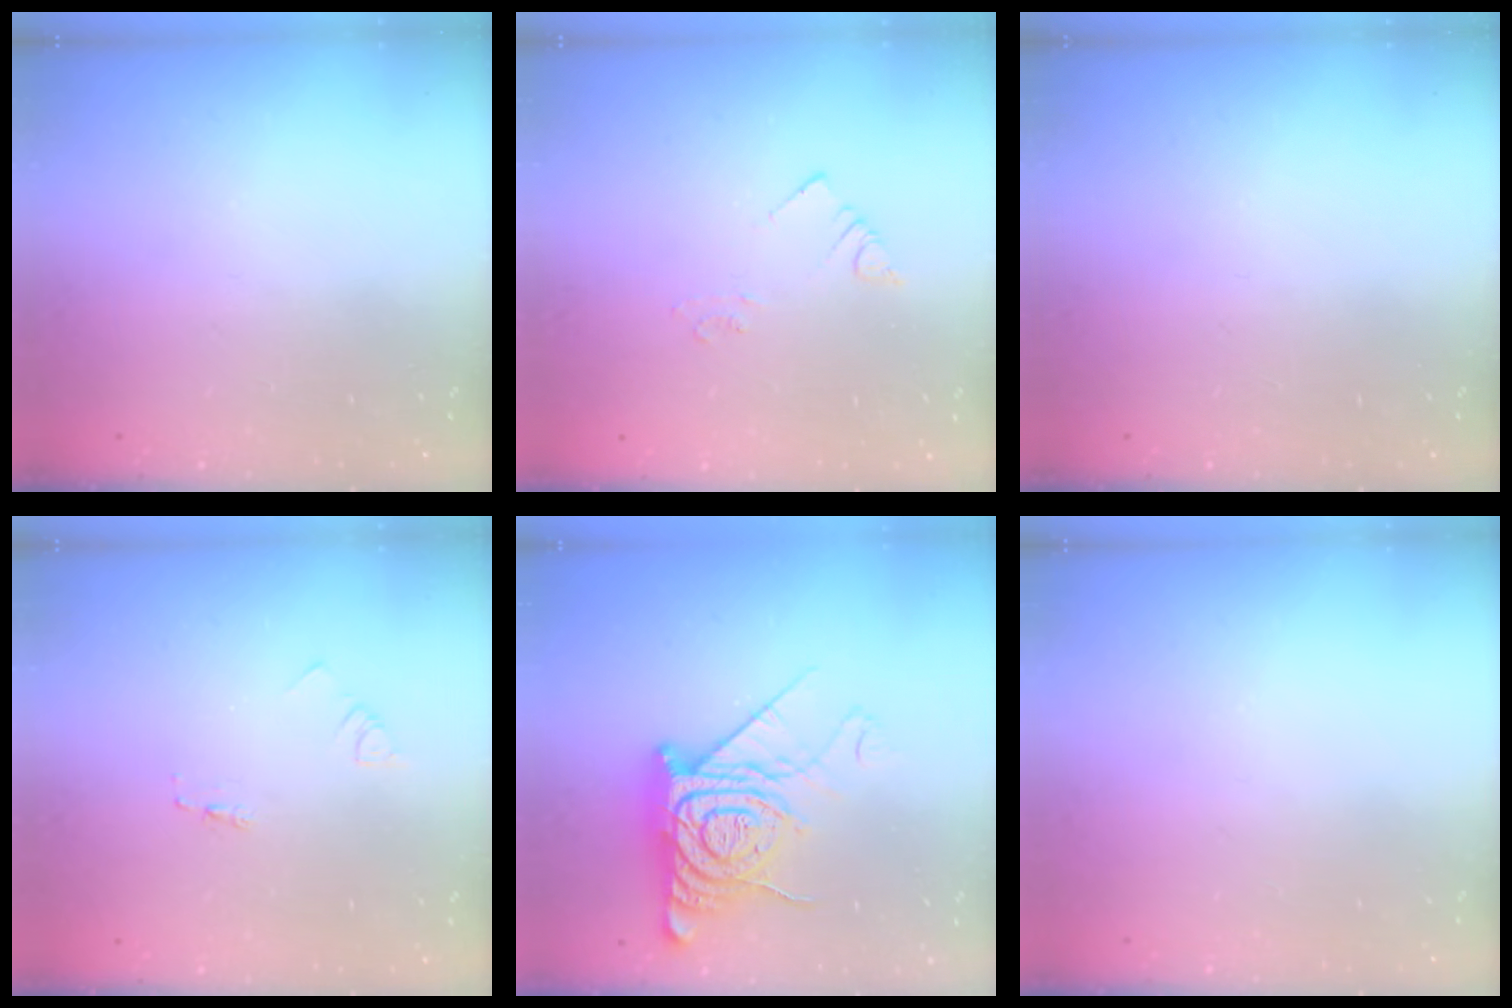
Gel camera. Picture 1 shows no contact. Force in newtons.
{"total": 2.1, "press": 2.1, "slide": 0.3}
{"total": 0.0}
{"total": 1.8, "press": 1.8, "slide": 0.2}
{"total": 15.0, "press": 15.0, "slide": 1.3}
{"total": 0.0}